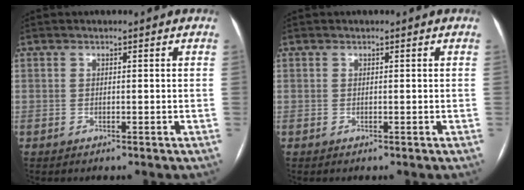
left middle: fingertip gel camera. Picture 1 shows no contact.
{"total": 0.0}